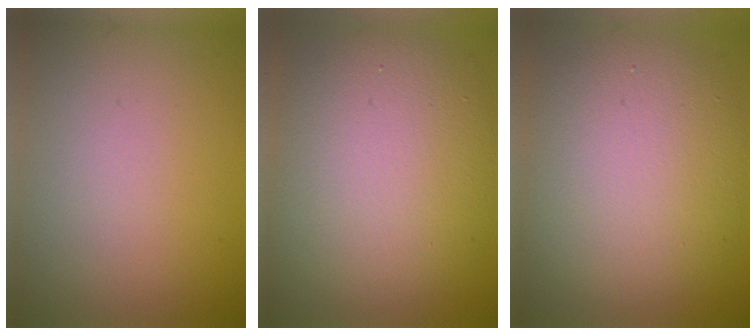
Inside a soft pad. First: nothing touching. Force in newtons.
{"total": 10.7, "press": 10.6, "slide": 0.5}
{"total": 9.7, "press": 9.7, "slide": 0.7}